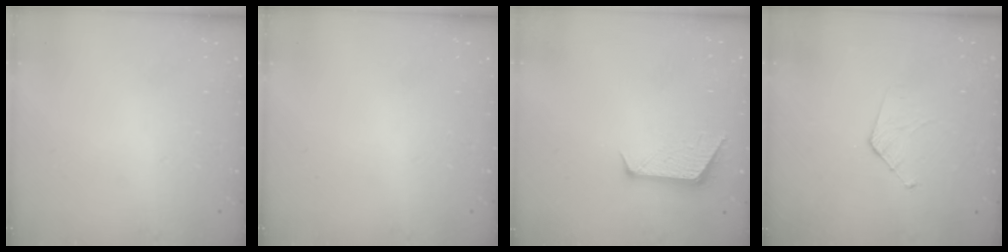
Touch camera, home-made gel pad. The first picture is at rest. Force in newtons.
{"total": 0.0}
{"total": 7.2, "press": 7.2, "slide": 0.6}
{"total": 5.5, "press": 5.5, "slide": 0.5}